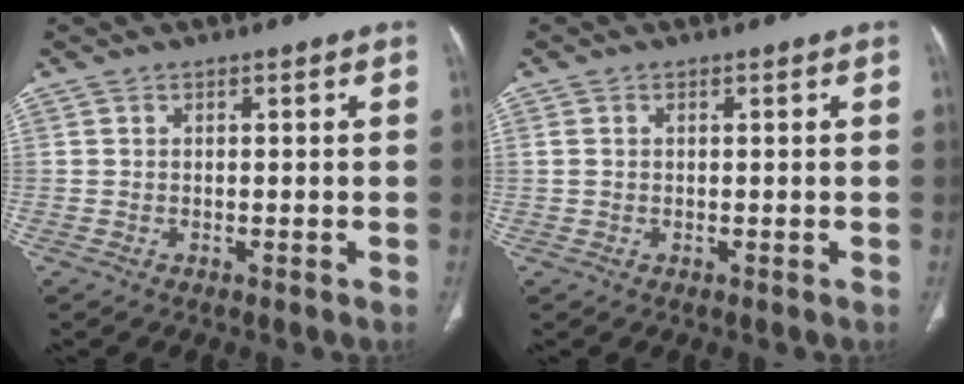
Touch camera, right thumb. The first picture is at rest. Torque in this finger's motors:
{"motor_torque": [0.28, -0.36, -0.31, 0.08, -0.04]}